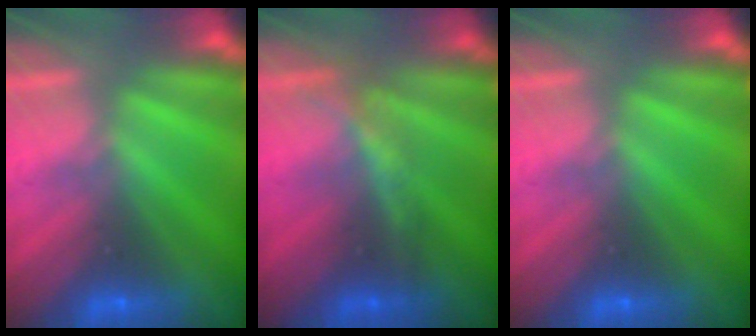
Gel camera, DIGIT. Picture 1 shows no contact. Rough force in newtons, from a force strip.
{"total": 1.6}
{"total": 0.0}